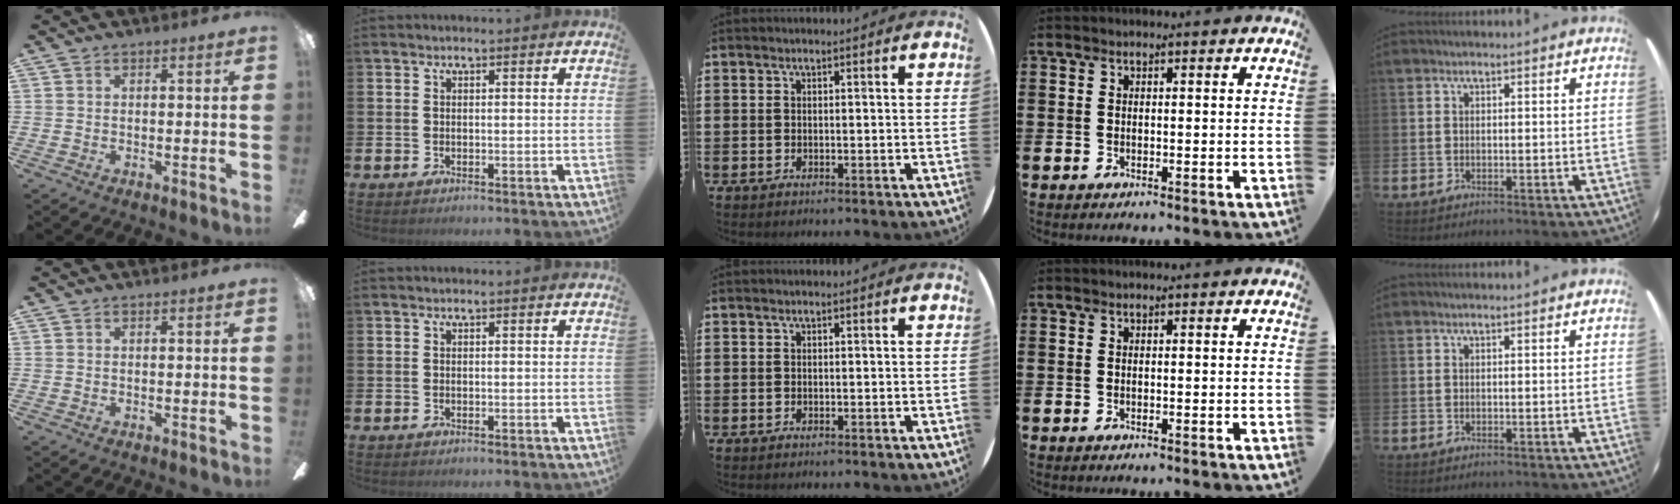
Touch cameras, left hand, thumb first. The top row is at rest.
{}